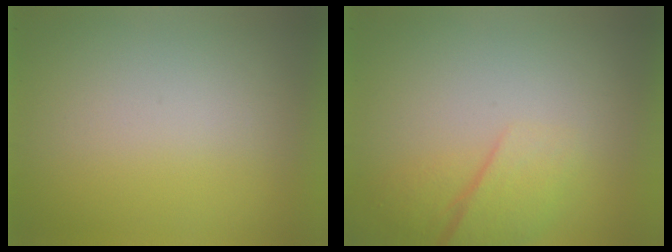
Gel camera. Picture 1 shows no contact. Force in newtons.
{"total": 2.5}